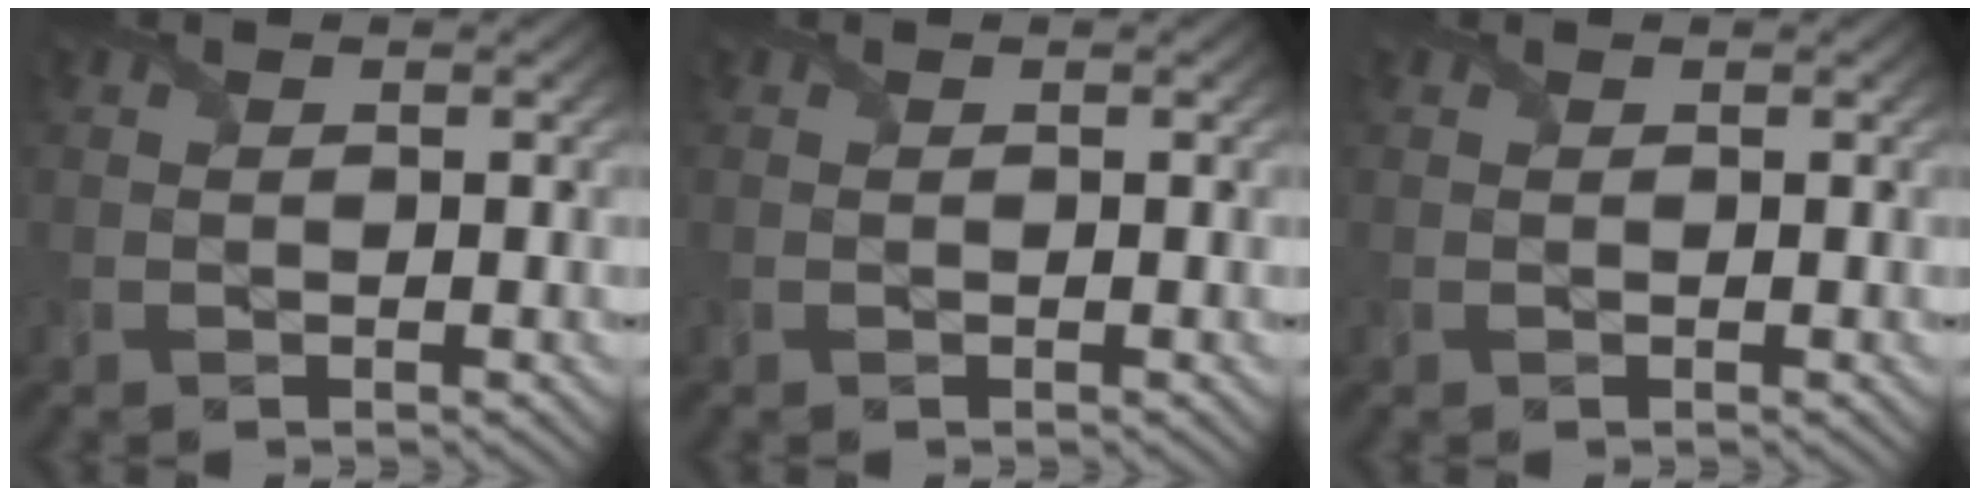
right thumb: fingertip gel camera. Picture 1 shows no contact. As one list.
[{"total": 0.0}, {"total": 0.0}]